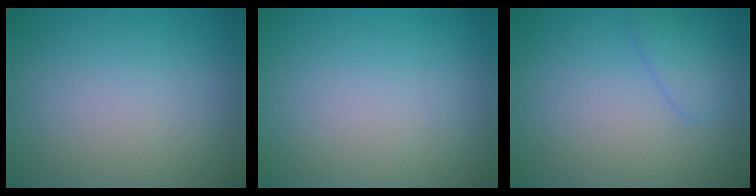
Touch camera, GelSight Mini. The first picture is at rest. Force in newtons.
{"total": 0.0}
{"total": 1.8, "press": 1.8, "slide": 0.2}